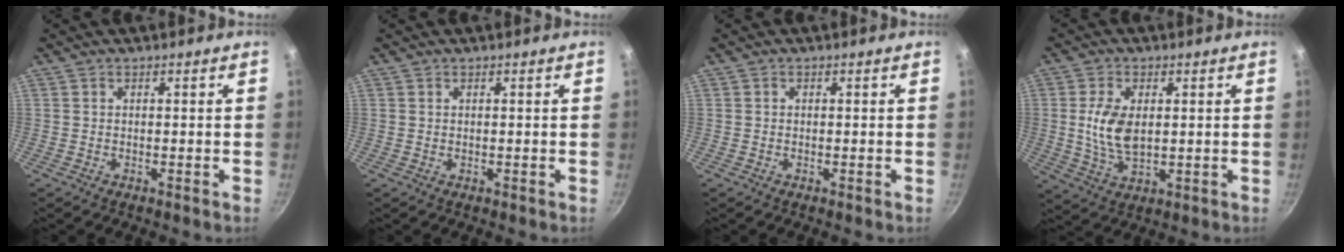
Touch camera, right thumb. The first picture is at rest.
{"total": 0.0}
{"total": 0.0}
{"total": 8.5, "force": [1.0, 4.8, 6.9], "torque": [-0.135, -0.010, 0.022]}